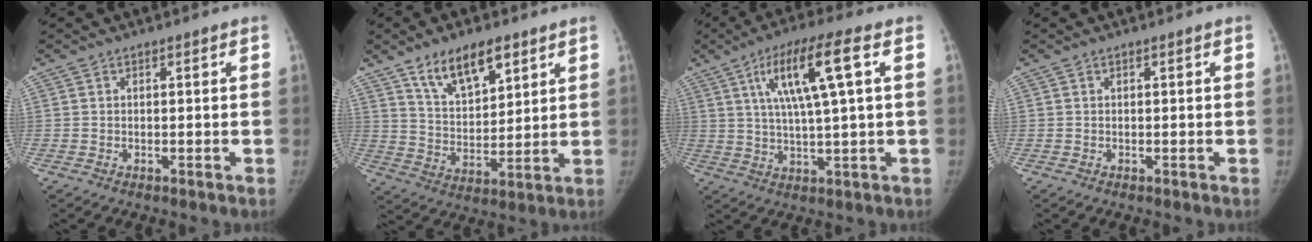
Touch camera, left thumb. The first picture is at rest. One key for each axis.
{"total": 11.8, "fx": 7.3, "fy": 5.6, "fz": 7.5, "tx": -0.099, "ty": -0.040, "tz": 0.138}
{"total": 12.8, "fx": 4.0, "fy": 1.8, "fz": 12.0, "tx": -0.232, "ty": 0.004, "tz": 0.069}
{"total": 0.0}